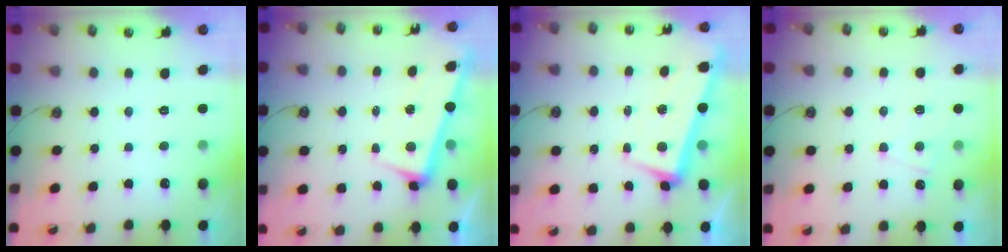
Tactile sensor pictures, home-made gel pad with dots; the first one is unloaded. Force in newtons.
{"total": 3.1, "press": 3.0, "slide": 1.0}
{"total": 2.4, "press": 1.6, "slide": 1.8}
{"total": 6.1, "press": 6.1, "slide": 0.4}